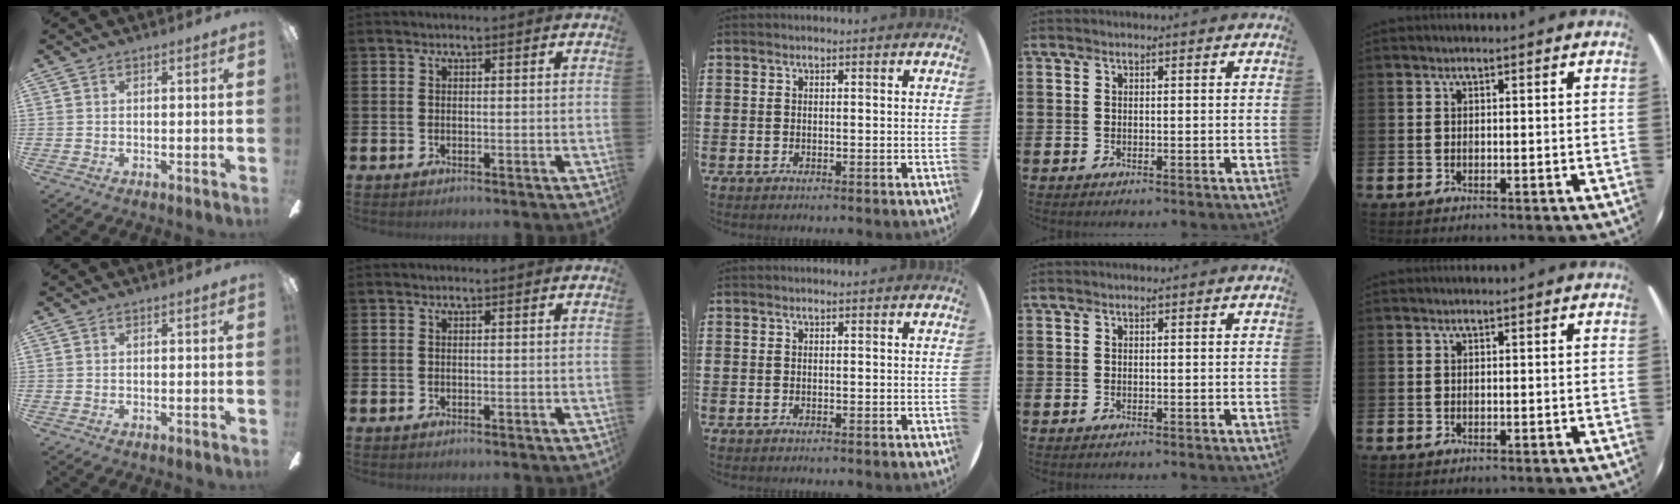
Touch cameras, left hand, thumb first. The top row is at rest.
{}